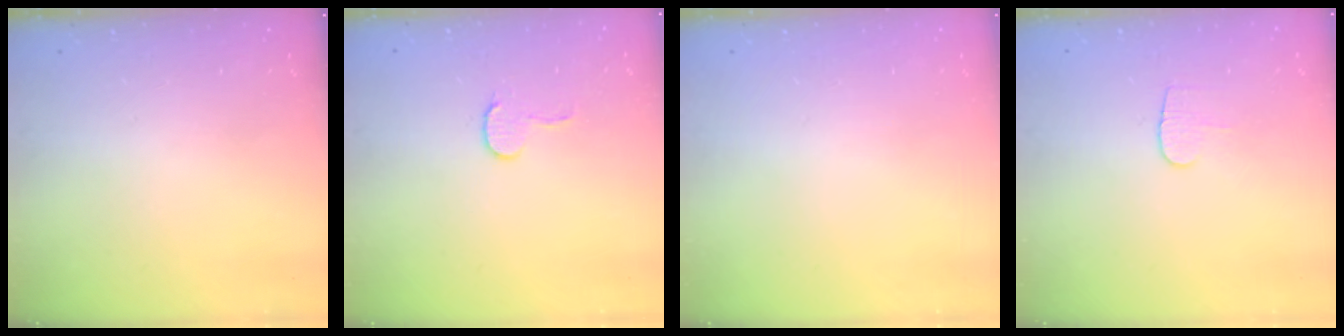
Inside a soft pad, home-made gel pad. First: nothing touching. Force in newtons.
{"total": 5.9, "press": 5.9, "slide": 0.5}
{"total": 0.0}
{"total": 5.1, "press": 5.1, "slide": 0.5}